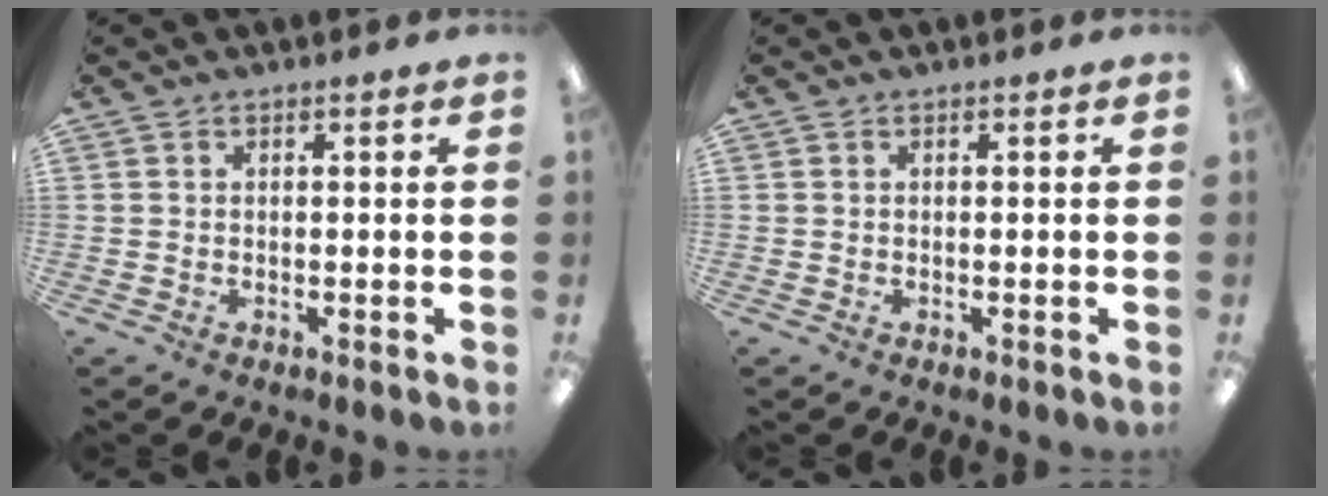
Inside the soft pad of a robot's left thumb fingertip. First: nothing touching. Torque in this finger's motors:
{"motor_torque": [-0.01, -0.01, 0.04, -0.01, 0.00]}